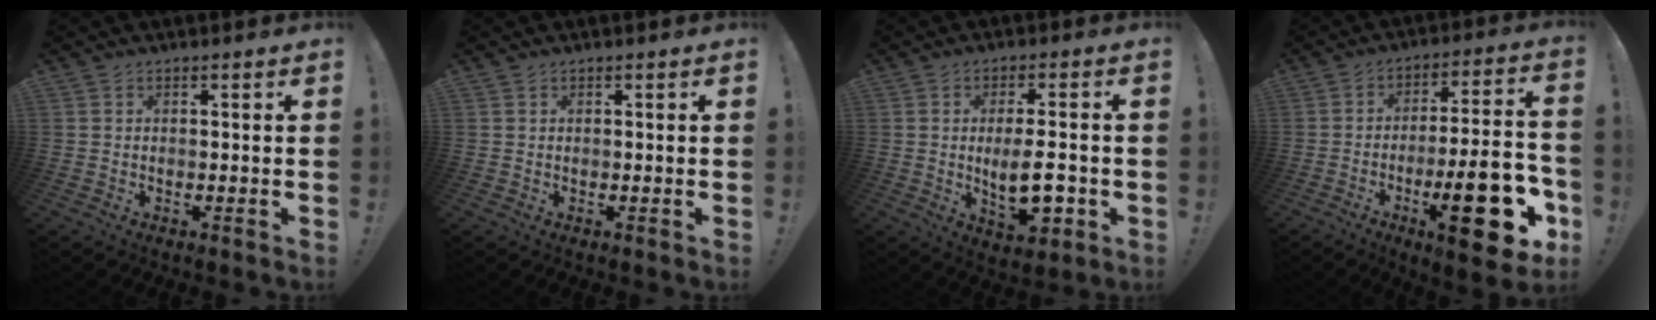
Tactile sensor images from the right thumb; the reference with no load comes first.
{"total": 0.0}
{"total": 11.4, "force": [-1.9, 4.3, 10.4], "torque": [-0.164, 0.000, -0.032]}
{"total": 22.6, "force": [-8.6, 6.5, 19.8], "torque": [-0.273, 0.041, -0.124]}